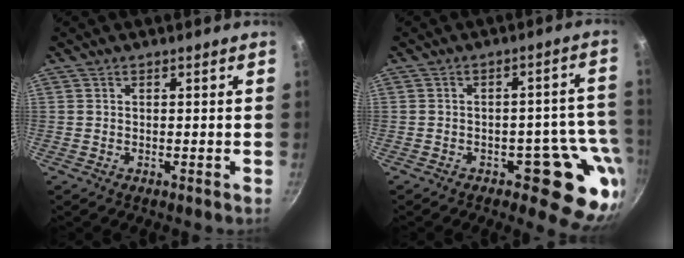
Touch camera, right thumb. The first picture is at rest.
{"total": 11.9, "force": [-5.4, 6.3, 8.5], "torque": [-0.020, 0.043, -0.060]}